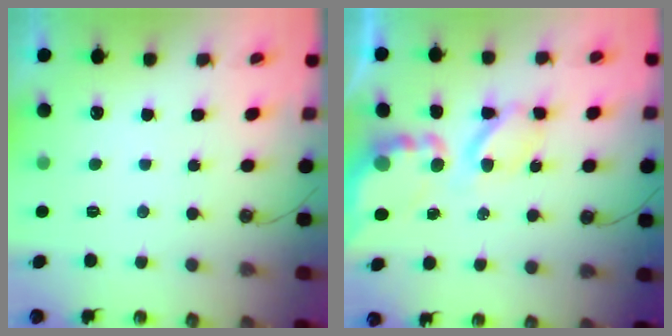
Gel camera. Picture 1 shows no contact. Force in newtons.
{"total": 8.5, "press": 8.4, "slide": 0.7}